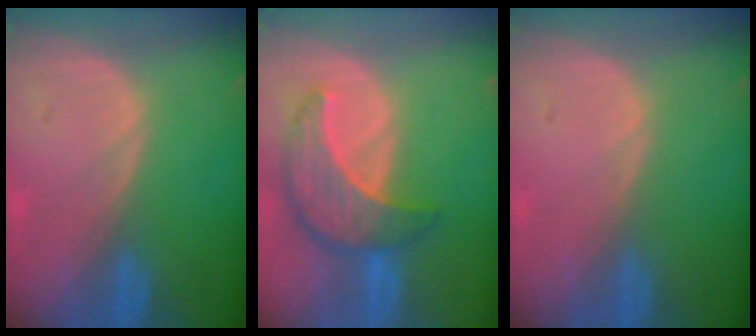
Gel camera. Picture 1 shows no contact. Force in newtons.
{"total": 8.6, "press": 7.8, "slide": 3.6}
{"total": 0.0}